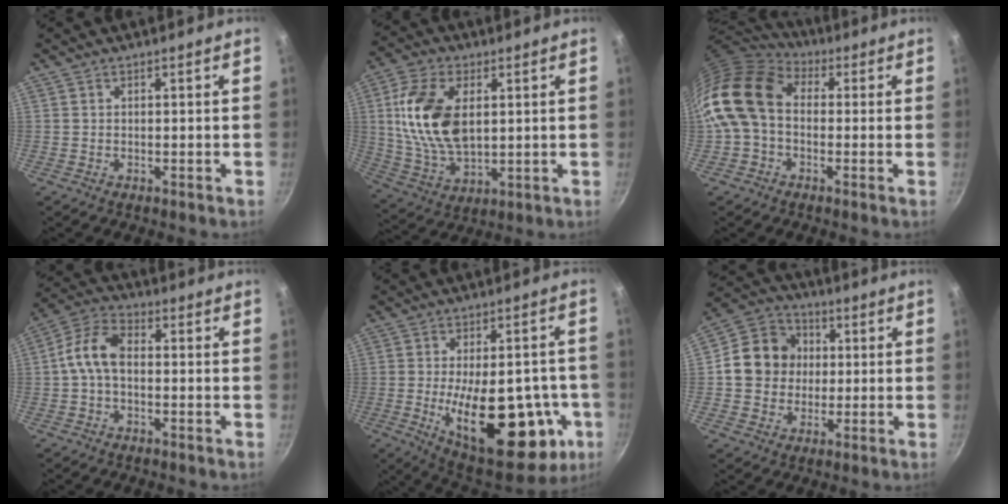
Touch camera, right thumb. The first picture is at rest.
{"total": 16.1, "force": [3.1, 9.4, 12.7], "torque": [-0.231, -0.009, 0.065]}
{"total": 14.8, "force": [0.3, 10.9, 10.1], "torque": [-0.179, 0.030, -0.014]}
{"total": 8.3, "force": [-0.5, 5.0, 6.6], "torque": [-0.123, 0.034, -0.023]}
{"total": 26.2, "force": [-6.2, 12.5, 22.2], "torque": [-0.271, -0.001, -0.069]}
{"total": 12.3, "force": [0.8, 11.1, 5.4], "torque": [-0.061, 0.019, -0.001]}